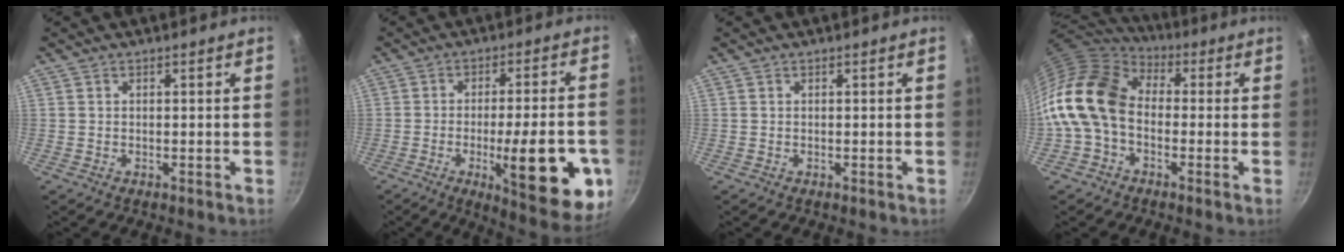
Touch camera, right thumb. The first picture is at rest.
{"total": 19.3, "force": [-5.8, 5.2, 17.7], "torque": [-0.214, 0.011, -0.075]}
{"total": 0.0}
{"total": 16.9, "force": [-1.1, 12.0, 11.9], "torque": [-0.219, 0.035, -0.040]}